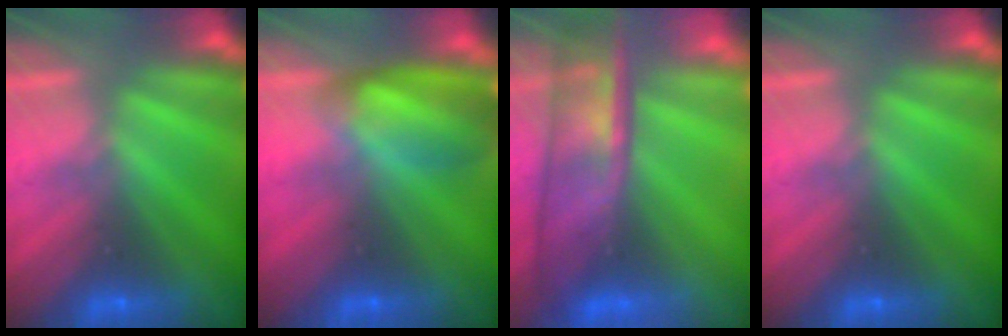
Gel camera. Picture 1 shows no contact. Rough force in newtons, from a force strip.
{"total": 6.9}
{"total": 5.6}
{"total": 0.0}